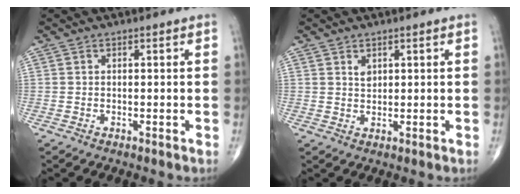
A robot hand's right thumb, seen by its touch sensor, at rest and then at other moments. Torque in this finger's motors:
{"motor_torque": [-0.01, 0.28, 0.21, -0.08, -0.01]}